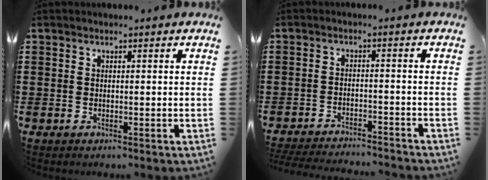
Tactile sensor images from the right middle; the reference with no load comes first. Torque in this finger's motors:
{"motor_torque": [1.40, -0.73, 0.16, 0.07]}